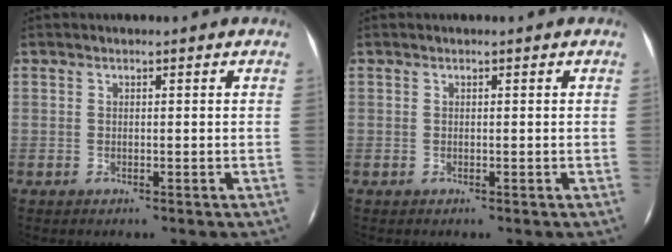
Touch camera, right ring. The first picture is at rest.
{"total": 0.0}